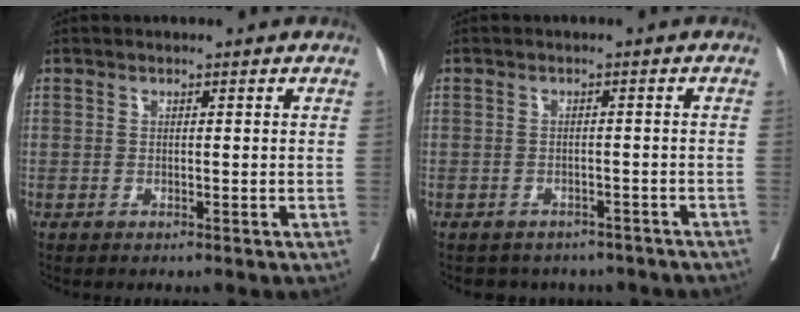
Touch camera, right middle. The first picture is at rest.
{"total": 8.5, "force": [-7.2, 4.2, 1.5], "torque": [-0.014, 0.007, -0.074]}